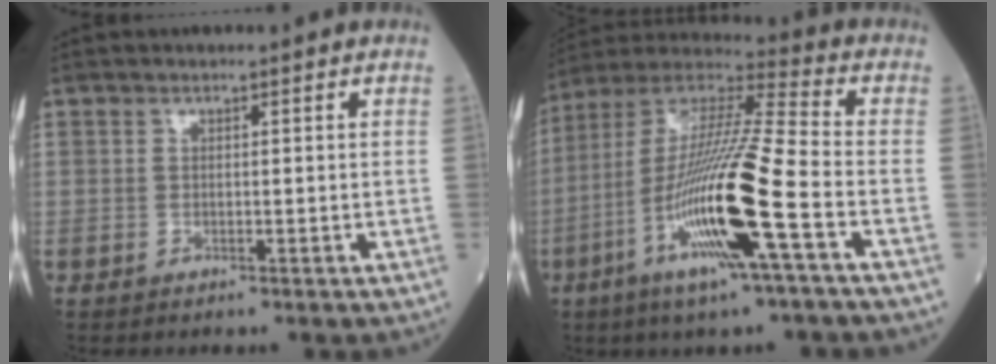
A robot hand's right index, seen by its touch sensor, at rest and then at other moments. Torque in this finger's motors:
{"motor_torque": [2.14, 0.00, 1.05, 0.21]}